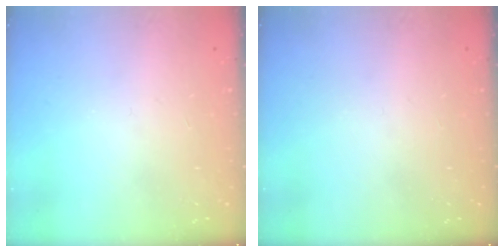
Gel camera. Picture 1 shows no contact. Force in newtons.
{"total": 0.0}